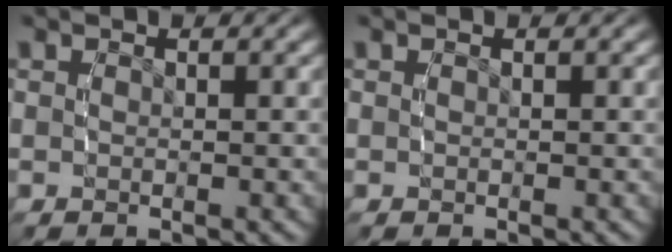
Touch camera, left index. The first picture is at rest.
{"total": 0.0}